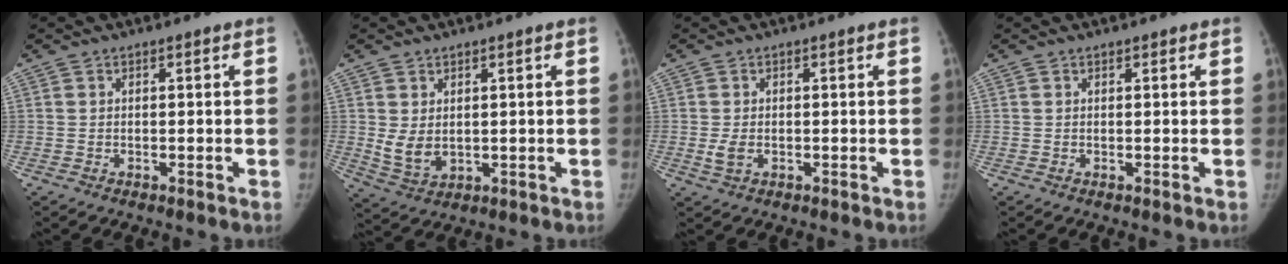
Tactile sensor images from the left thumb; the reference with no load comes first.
{"total": 4.8, "force": [0.8, 3.3, 3.5], "torque": [-0.055, -0.014, 0.030]}
{"total": 2.4, "force": [-0.5, 1.5, 1.8], "torque": [-0.038, -0.004, -0.006]}
{"total": 0.6, "force": [0.5, 0.4, 0.2], "torque": [0.001, -0.002, 0.005]}